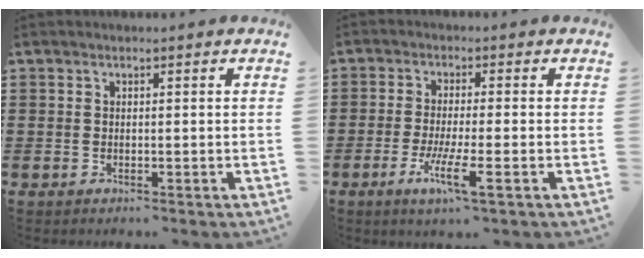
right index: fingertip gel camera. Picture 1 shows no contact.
{"total": 6.2, "force": [-2.7, 0.6, 5.5], "torque": [-0.109, -0.014, -0.049]}